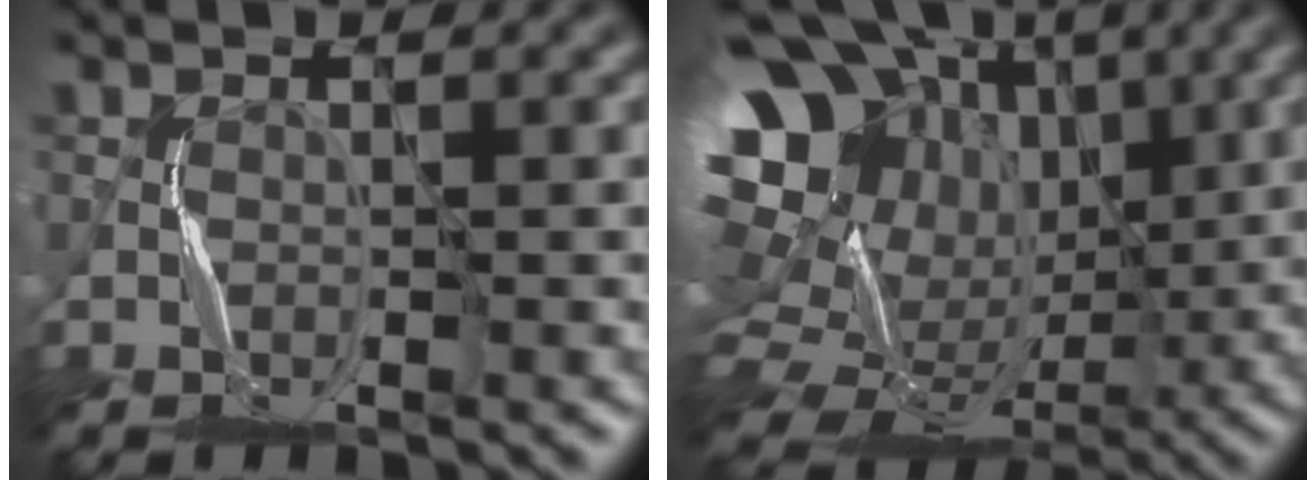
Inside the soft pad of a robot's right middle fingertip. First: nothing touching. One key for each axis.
{"total": 17.3, "fx": 5.9, "fy": 13.6, "fz": 8.8, "tx": -0.208, "ty": 0.049, "tz": 0.114}